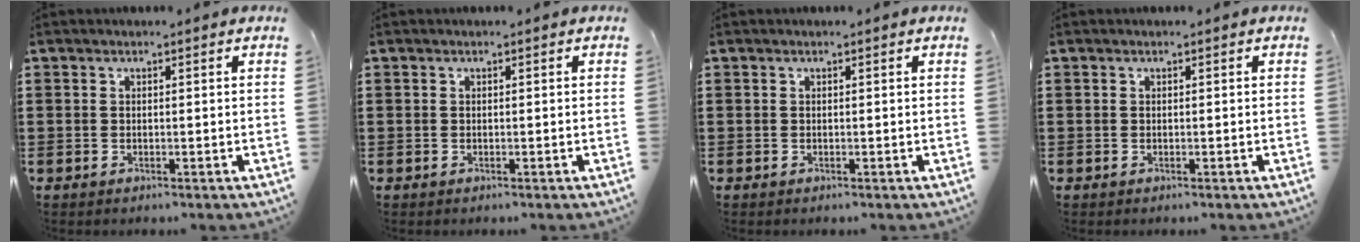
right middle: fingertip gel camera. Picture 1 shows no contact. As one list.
[{"total": 0.0}, {"total": 0.0}, {"total": 0.0}]